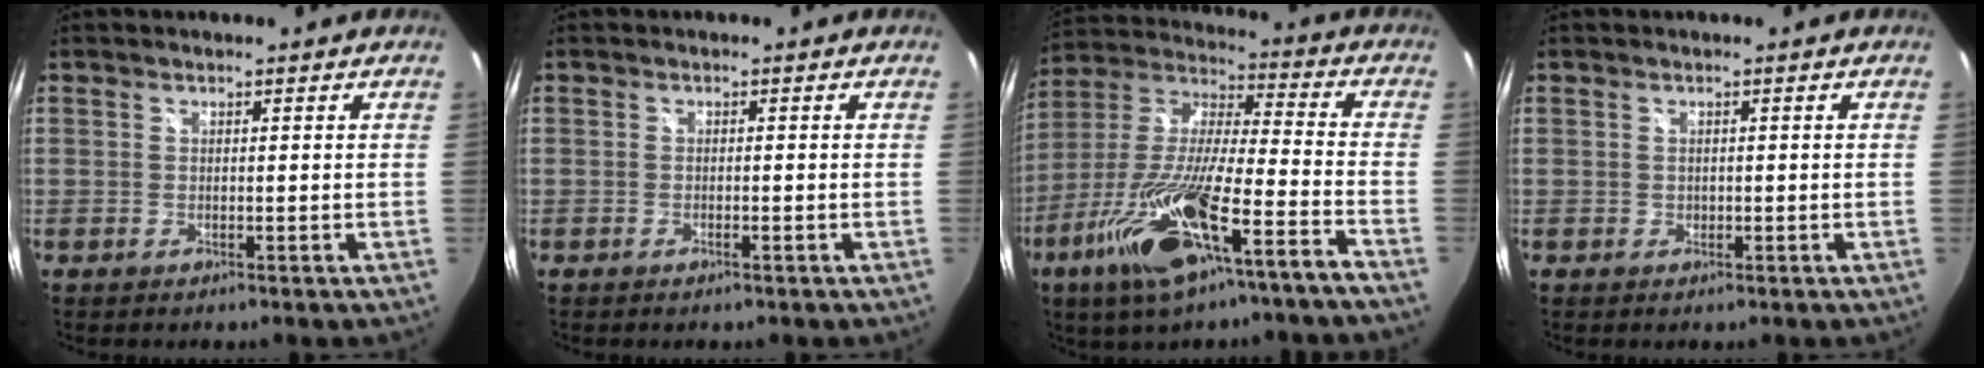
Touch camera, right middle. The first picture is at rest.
{"total": 0.7, "force": [-0.5, 0.2, 0.4], "torque": [-0.009, 0.000, -0.010]}
{"total": 20.6, "force": [-12.3, 2.3, 16.4], "torque": [-0.313, -0.037, -0.222]}
{"total": 0.6, "force": [-0.2, 0.6, 0.0], "torque": [0.002, -0.004, -0.003]}